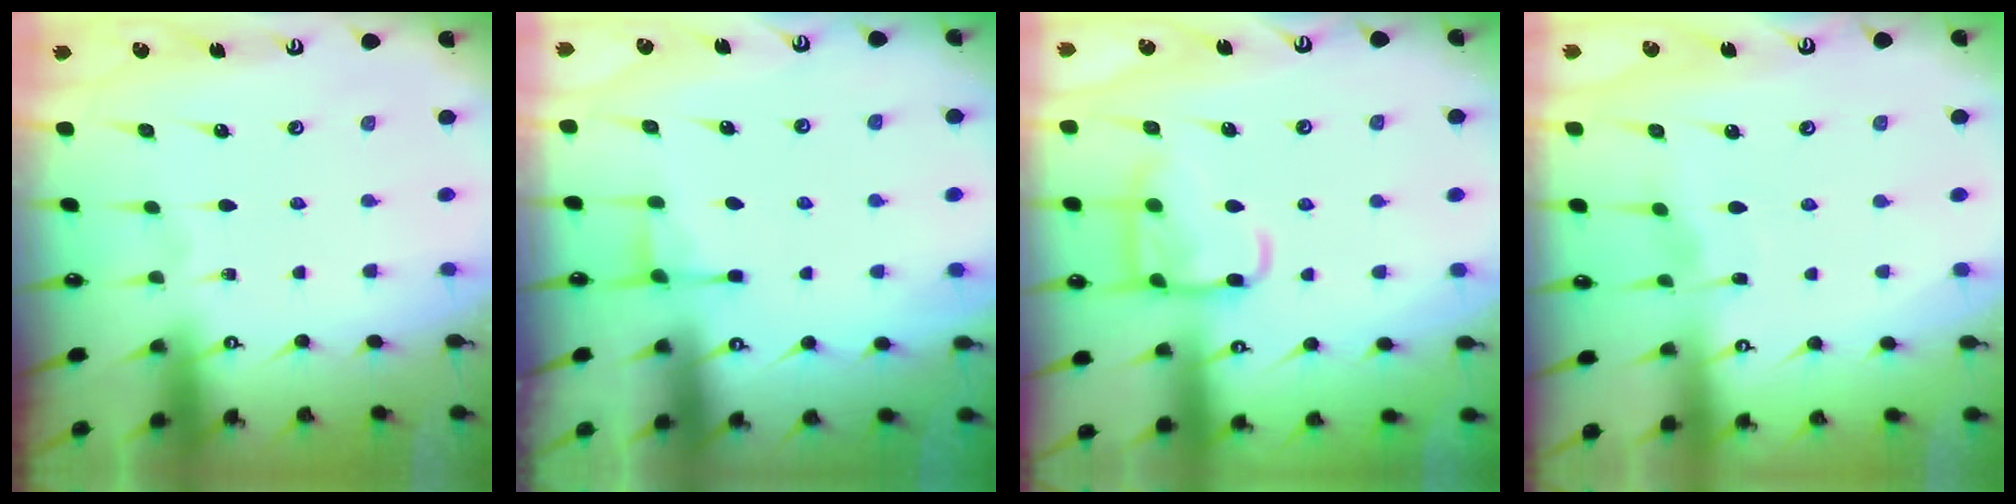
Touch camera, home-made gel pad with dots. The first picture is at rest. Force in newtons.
{"total": 3.9, "press": 3.9, "slide": 0.5}
{"total": 15.1, "press": 15.1, "slide": 1.4}
{"total": 3.1, "press": 3.1, "slide": 0.4}